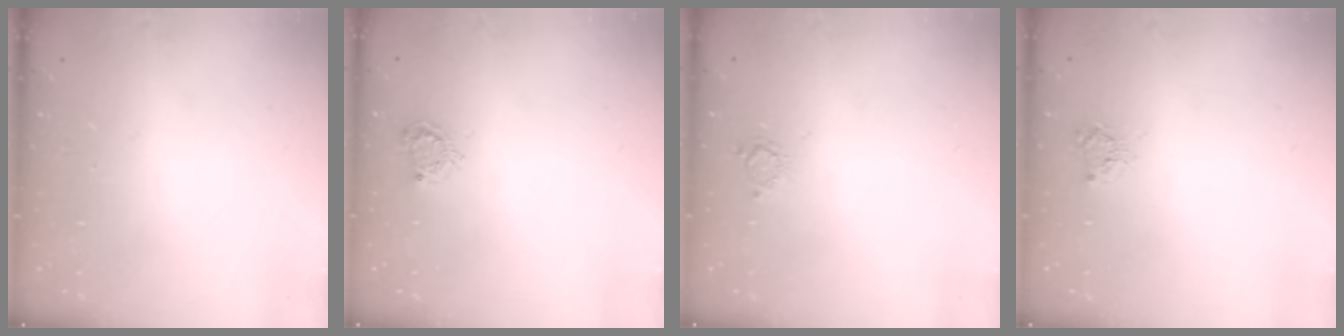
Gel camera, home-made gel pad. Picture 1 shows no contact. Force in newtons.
{"total": 5.2, "press": 5.1, "slide": 0.6}
{"total": 2.6, "press": 2.6, "slide": 0.4}
{"total": 3.3, "press": 3.3, "slide": 0.4}